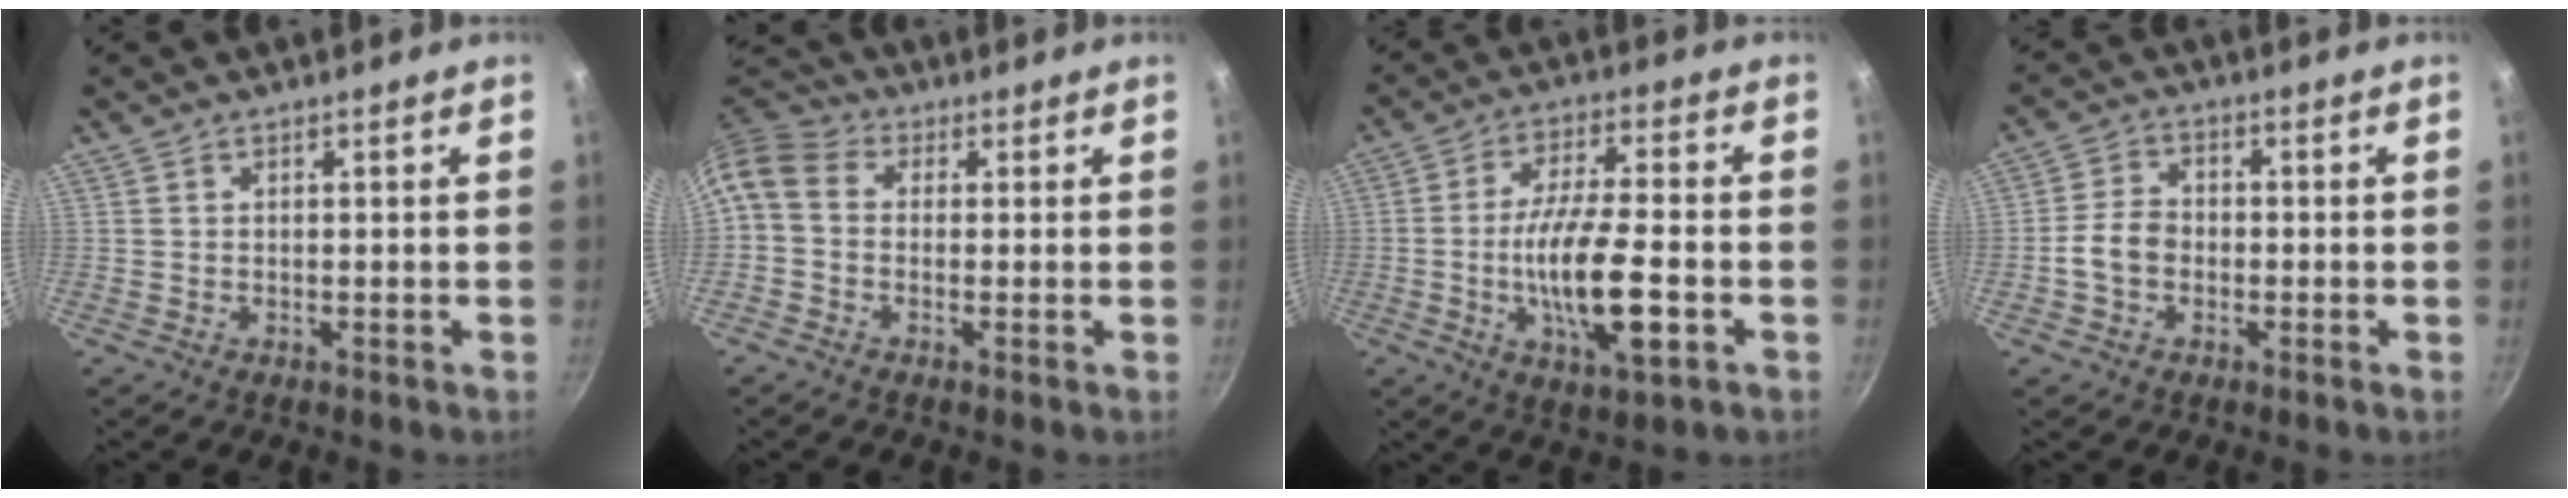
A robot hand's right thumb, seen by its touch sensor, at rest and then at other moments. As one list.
[{"total": 7.6, "force": [-0.2, 5.9, 4.8], "torque": [-0.100, 0.034, -0.023]}, {"total": 14.6, "force": [-3.6, 4.3, 13.5], "torque": [-0.239, 0.011, -0.066]}, {"total": 5.5, "force": [-1.4, 4.1, 3.3], "torque": [-0.049, 0.024, -0.034]}]